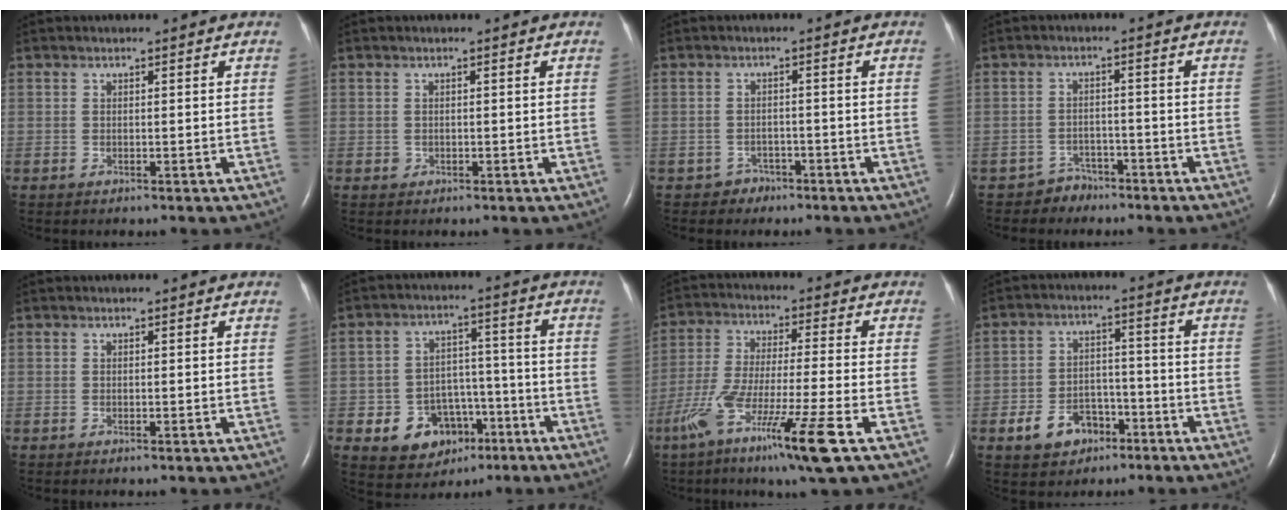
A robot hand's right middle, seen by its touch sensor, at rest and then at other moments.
{"total": 0.5, "force": [-0.2, 0.5, 0.0], "torque": [-0.003, 0.003, -0.004]}
{"total": 2.3, "force": [-1.6, 1.6, -0.4], "torque": [0.003, 0.010, -0.026]}
{"total": 3.2, "force": [-2.5, 1.8, -0.7], "torque": [0.007, 0.008, -0.041]}
{"total": 0.0}
{"total": 9.3, "force": [-4.2, 7.2, 4.0], "torque": [-0.067, 0.025, -0.054]}
{"total": 14.3, "force": [-7.4, -0.4, 12.2], "torque": [-0.251, -0.040, -0.135]}
{"total": 7.1, "force": [-3.8, 5.0, 3.3], "torque": [-0.069, 0.016, -0.055]}